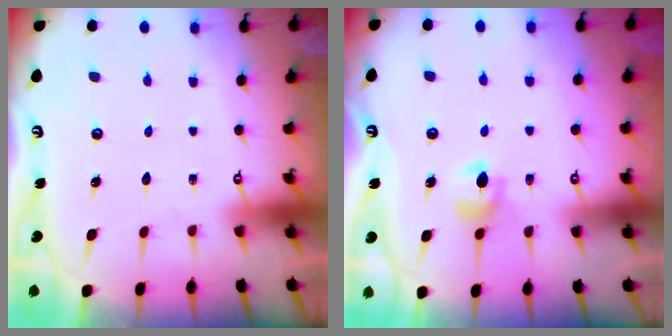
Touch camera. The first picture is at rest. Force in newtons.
{"total": 6.0, "press": 6.0, "slide": 0.8}